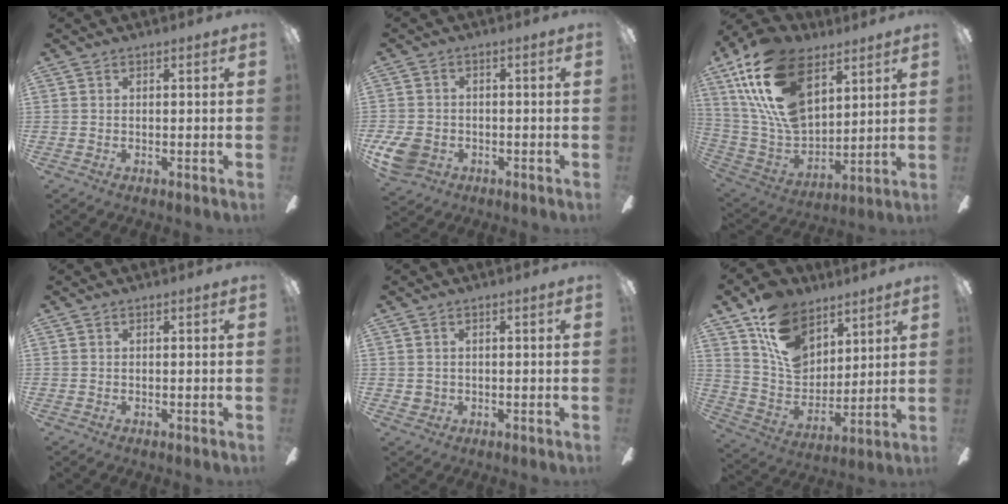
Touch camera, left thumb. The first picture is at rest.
{"total": 7.1, "force": [-2.5, 5.5, 3.6], "torque": [-0.081, 0.013, -0.047]}
{"total": 24.1, "force": [12.5, 13.6, 15.5], "torque": [-0.333, -0.053, 0.226]}
{"total": 0.0}
{"total": 1.7, "force": [0.4, 1.6, 0.3], "torque": [-0.008, 0.002, 0.008]}
{"total": 16.4, "force": [9.6, 11.1, 7.3], "torque": [-0.131, -0.046, 0.188]}